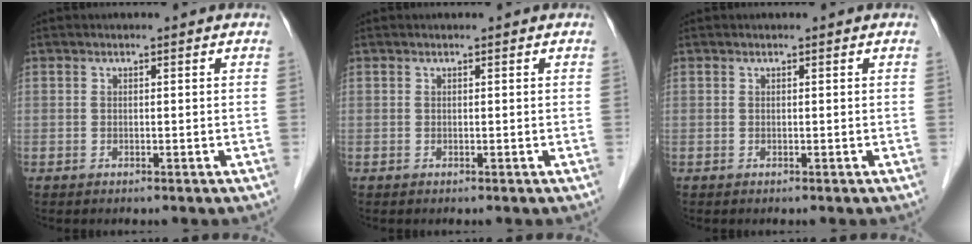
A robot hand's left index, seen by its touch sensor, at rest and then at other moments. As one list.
[{"total": 0.0}, {"total": 0.0}]